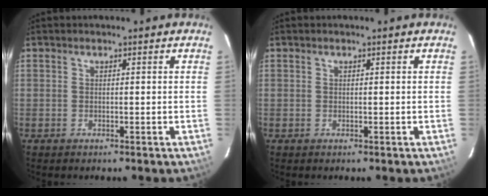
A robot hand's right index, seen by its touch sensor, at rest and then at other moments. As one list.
[{"total": 0.0}]